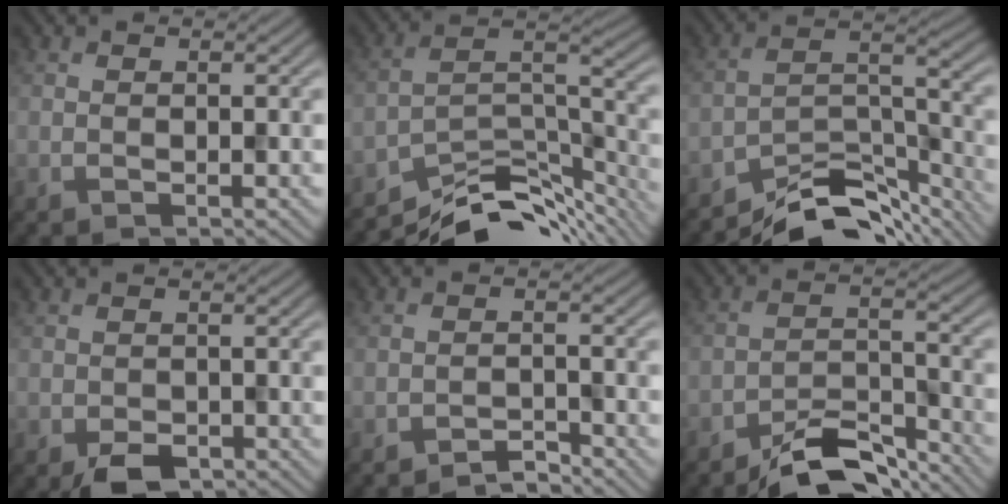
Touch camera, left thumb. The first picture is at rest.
{"total": 11.1, "force": [-9.5, 3.4, 4.6], "torque": [-0.078, -0.002, -0.160]}
{"total": 9.8, "force": [-8.8, 2.6, 3.5], "torque": [-0.049, 0.001, -0.160]}
{"total": 3.1, "force": [-2.0, 1.7, 1.5], "torque": [-0.021, -0.008, -0.030]}
{"total": 2.0, "force": [-2.0, 0.1, 0.1], "torque": [0.005, 0.007, -0.041]}
{"total": 7.5, "force": [-6.4, 2.1, 3.4], "torque": [-0.055, 0.004, -0.119]}